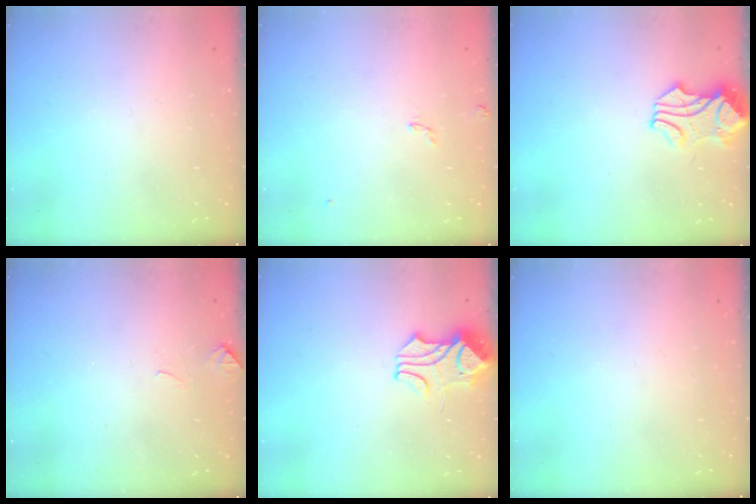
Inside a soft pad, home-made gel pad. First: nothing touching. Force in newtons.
{"total": 3.0, "press": 2.9, "slide": 0.4}
{"total": 1.7, "press": 1.5, "slide": 0.8}
{"total": 3.4, "press": 3.3, "slide": 0.7}
{"total": 1.8, "press": 1.7, "slide": 0.7}
{"total": 0.0}